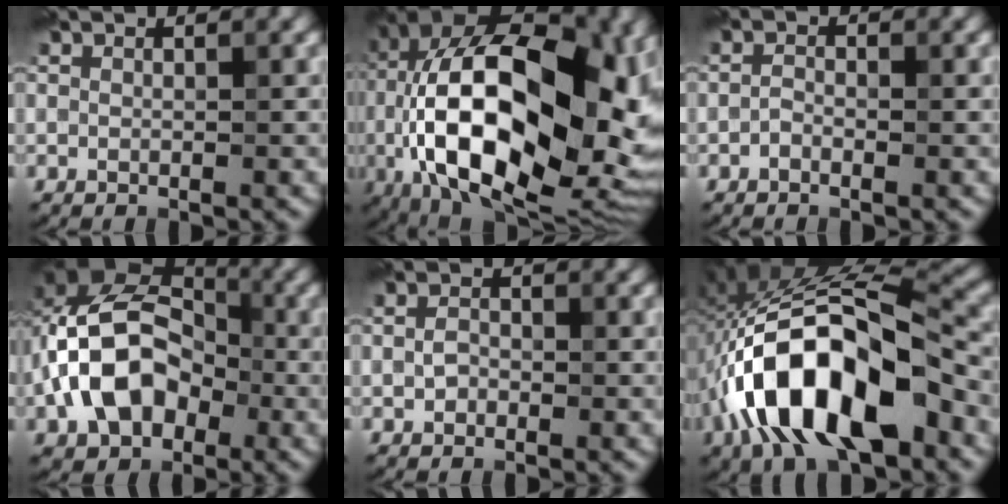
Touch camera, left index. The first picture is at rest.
{"total": 21.1, "force": [-1.8, 11.0, 18.0], "torque": [-0.334, 0.012, -0.029]}
{"total": 0.8, "force": [-0.6, 0.2, 0.5], "torque": [-0.013, 0.010, -0.014]}
{"total": 11.6, "force": [-2.3, 8.1, 8.1], "torque": [-0.148, 0.007, -0.052]}
{"total": 1.0, "force": [-0.4, 0.6, 0.6], "torque": [-0.015, 0.009, -0.011]}
{"total": 13.5, "force": [-5.0, 6.3, 10.8], "torque": [-0.190, 0.019, -0.091]}